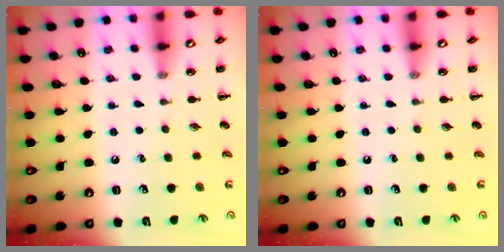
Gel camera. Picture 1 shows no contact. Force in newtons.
{"total": 0.0}